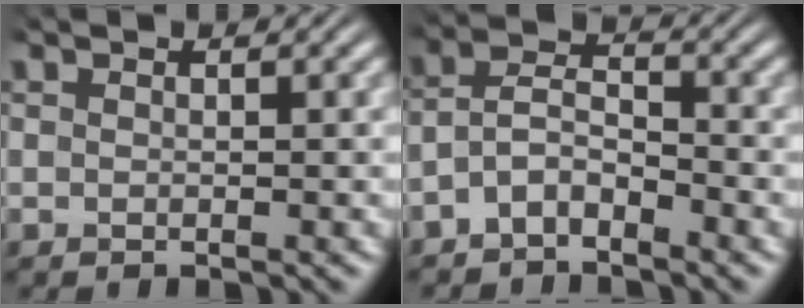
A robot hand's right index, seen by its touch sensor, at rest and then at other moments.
{"total": 4.9, "force": [-2.4, 3.7, 2.2], "torque": [-0.049, -0.012, -0.048]}